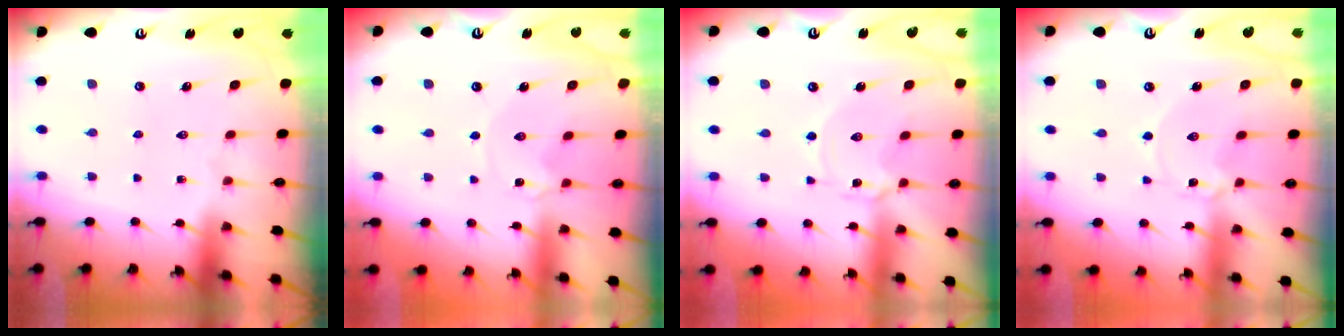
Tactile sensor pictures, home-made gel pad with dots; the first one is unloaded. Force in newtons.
{"total": 0.0}
{"total": 1.6, "press": 1.6, "slide": 0.3}
{"total": 0.9, "press": 0.9, "slide": 0.1}